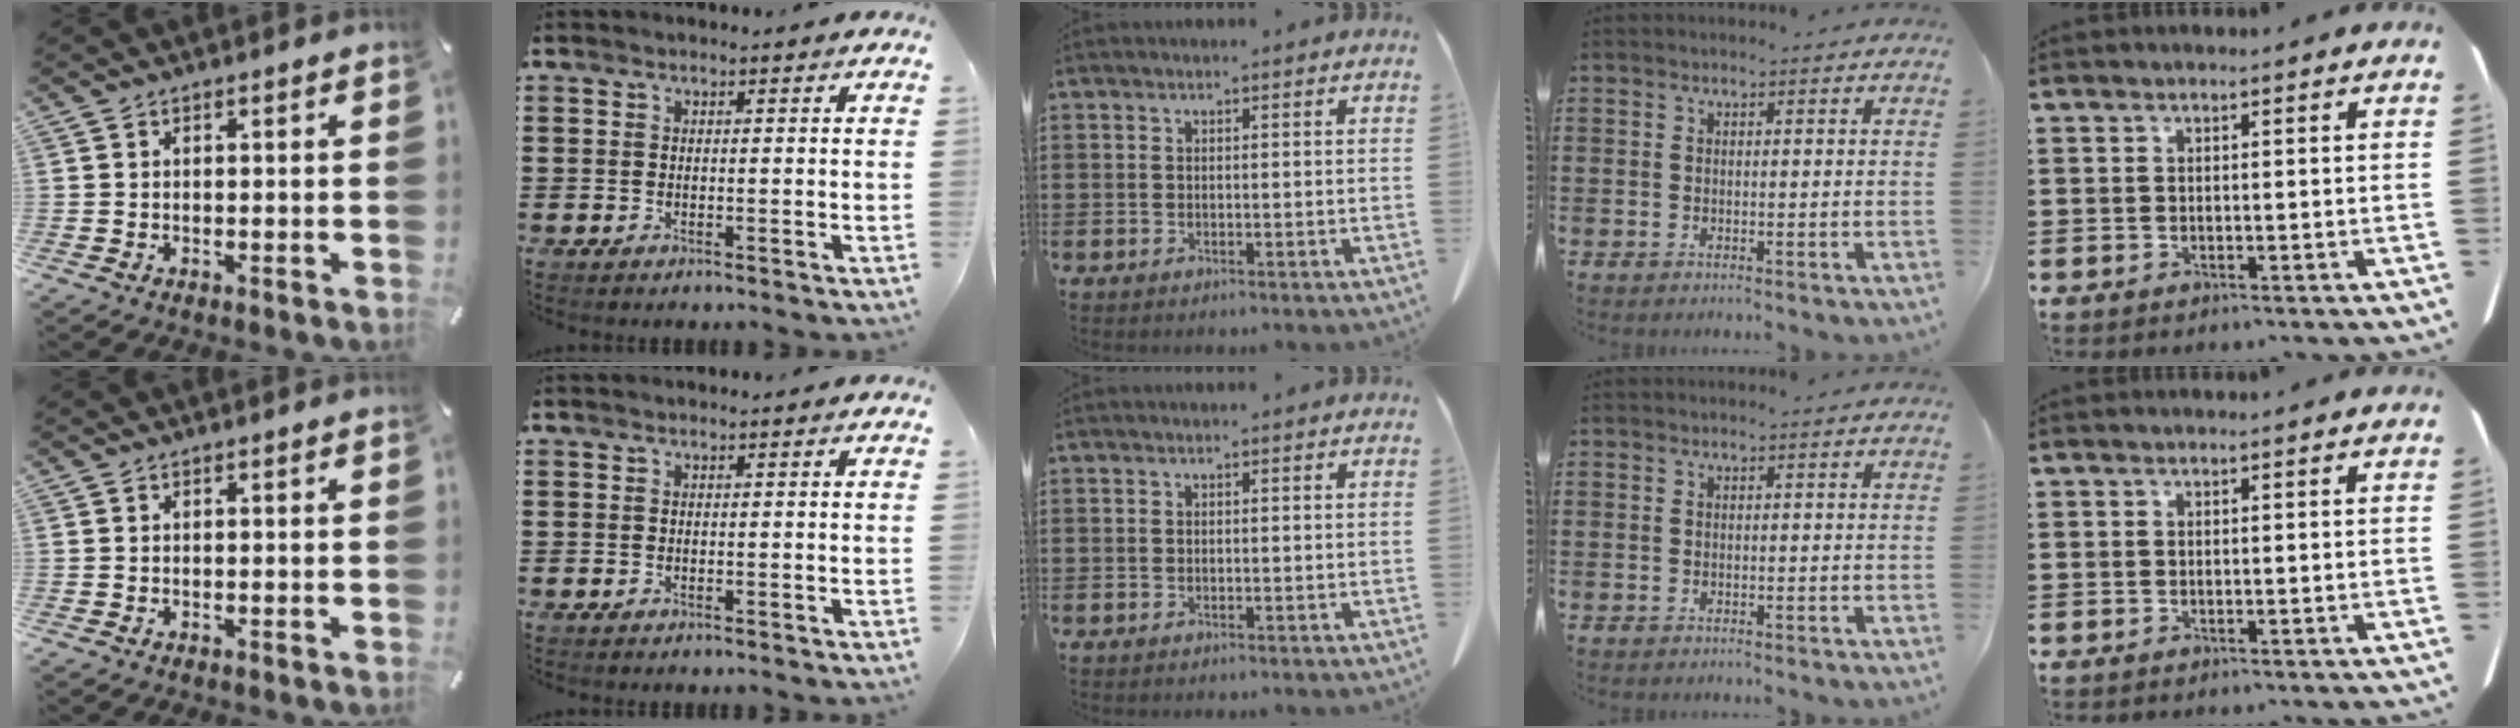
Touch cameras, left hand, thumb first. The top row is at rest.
{}